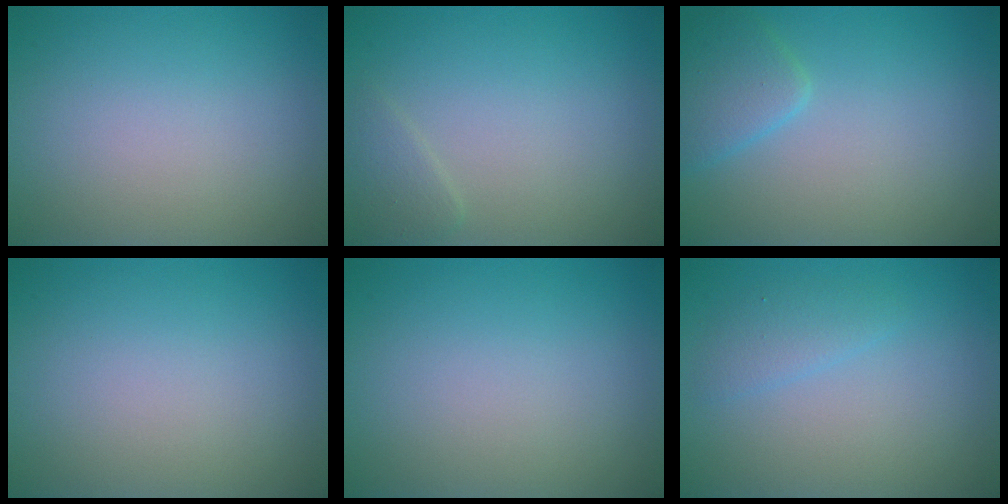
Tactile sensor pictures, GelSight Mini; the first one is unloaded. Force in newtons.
{"total": 1.3, "press": 1.3, "slide": 0.1}
{"total": 2.6, "press": 2.6, "slide": 0.1}
{"total": 0.0}
{"total": 0.0}
{"total": 1.5, "press": 1.5, "slide": 0.1}